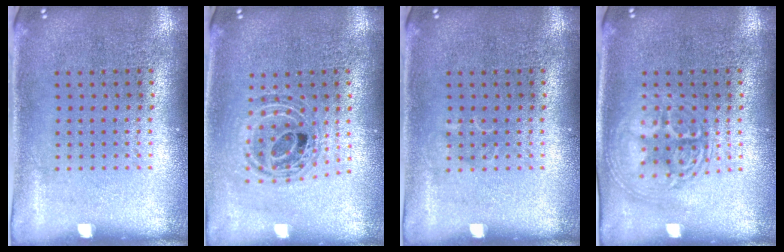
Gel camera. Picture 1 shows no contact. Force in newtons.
{"total": 0.8, "press": 0.8, "slide": 0.2}
{"total": 0.5, "press": 0.5, "slide": 0.1}
{"total": 3.0, "press": 3.0, "slide": 0.4}